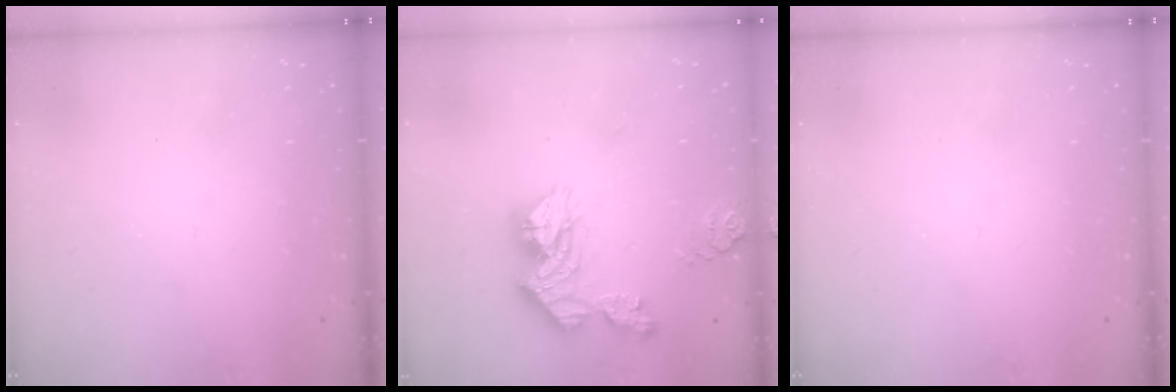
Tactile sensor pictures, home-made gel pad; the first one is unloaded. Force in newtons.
{"total": 14.2, "press": 14.1, "slide": 1.4}
{"total": 0.0}